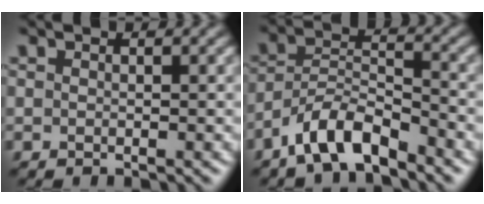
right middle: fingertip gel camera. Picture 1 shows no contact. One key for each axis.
{"total": 5.3, "fx": -4.0, "fy": 1.6, "fz": 3.1, "tx": -0.052, "ty": 0.004, "tz": -0.081}